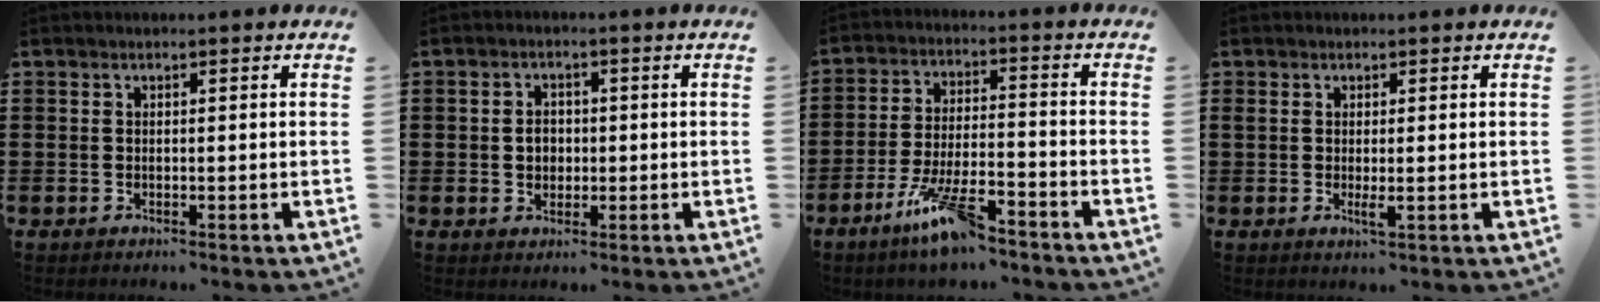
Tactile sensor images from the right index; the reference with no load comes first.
{"total": 2.7, "force": [-0.2, 2.1, 1.6], "torque": [-0.027, 0.004, -0.008]}
{"total": 9.7, "force": [-6.7, 2.0, 6.8], "torque": [-0.141, 0.004, -0.125]}
{"total": 1.9, "force": [-0.3, 0.4, 1.9], "torque": [-0.033, -0.002, -0.005]}